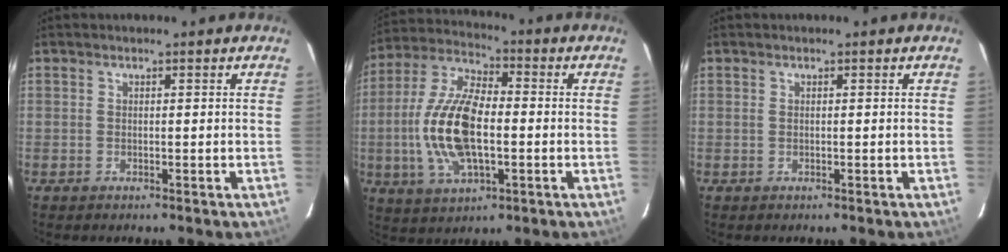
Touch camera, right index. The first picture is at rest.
{"total": 16.1, "force": [-2.2, 7.3, 14.2], "torque": [-0.300, 0.004, -0.041]}
{"total": 0.0}